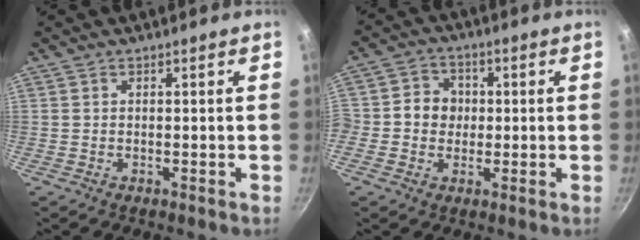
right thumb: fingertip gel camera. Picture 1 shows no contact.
{"total": 6.1, "force": [0.0, 5.6, 2.4], "torque": [-0.011, 0.007, -0.019]}